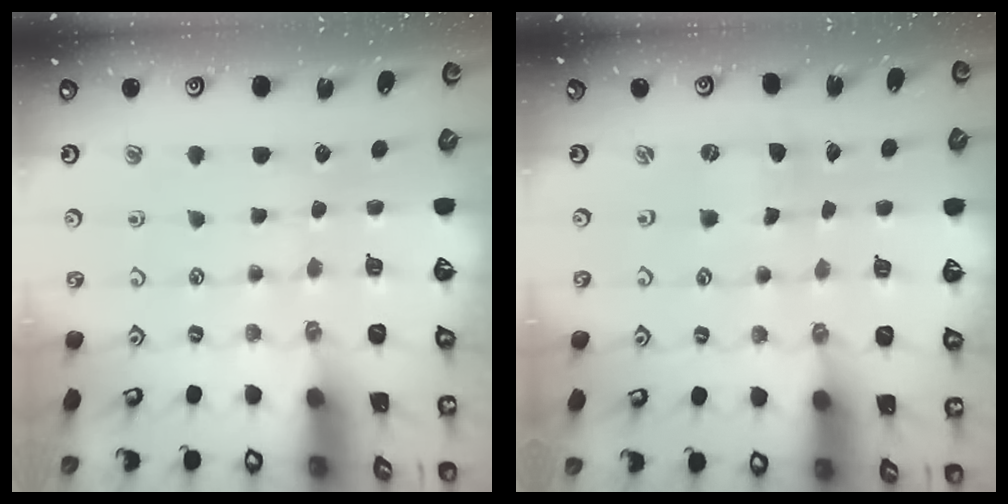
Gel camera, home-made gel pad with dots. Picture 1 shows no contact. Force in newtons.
{"total": 0.0}